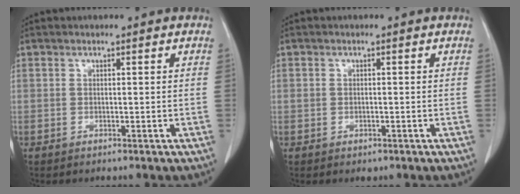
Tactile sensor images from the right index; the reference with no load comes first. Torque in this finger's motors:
{"motor_torque": [-0.10, -0.02, -0.02, 0.00]}